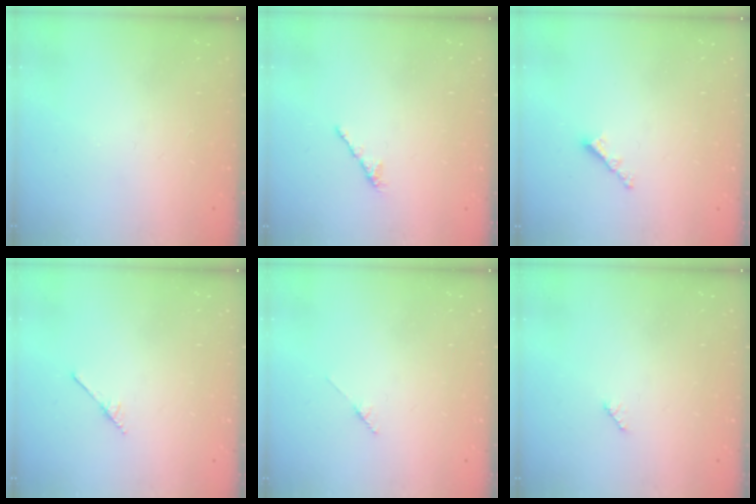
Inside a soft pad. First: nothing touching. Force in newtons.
{"total": 2.1, "press": 2.0, "slide": 0.7}
{"total": 2.9, "press": 2.9, "slide": 0.5}
{"total": 2.5, "press": 2.4, "slide": 0.3}
{"total": 1.7, "press": 1.6, "slide": 0.2}
{"total": 2.9, "press": 2.9, "slide": 0.4}